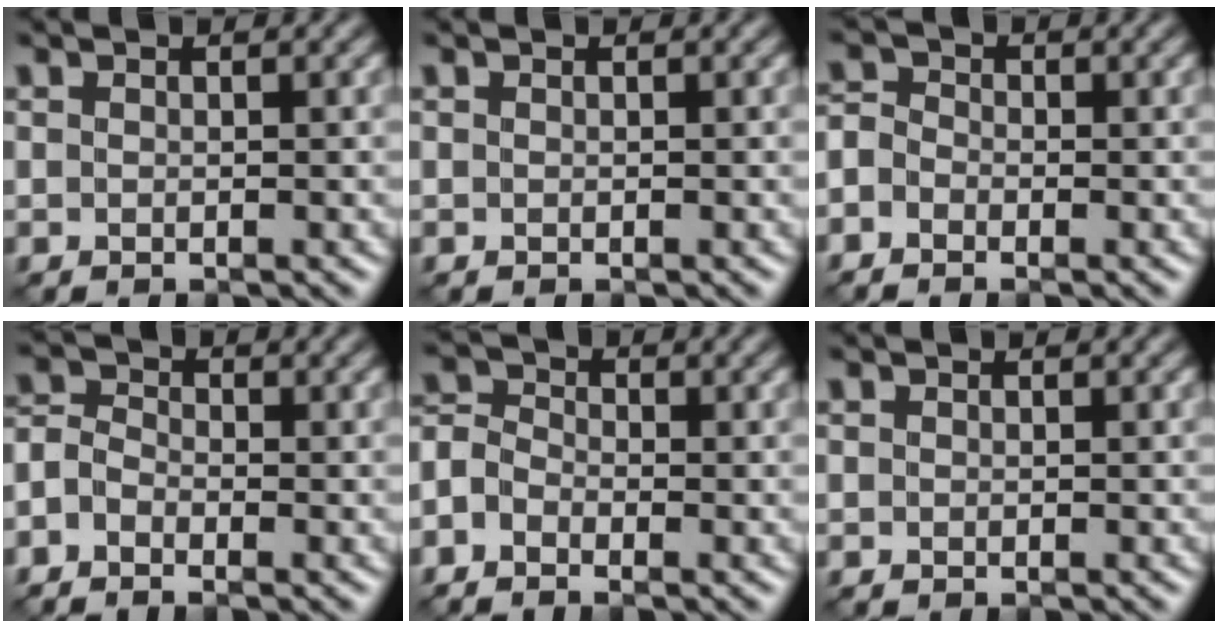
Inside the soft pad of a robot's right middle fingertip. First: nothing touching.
{"total": 0.0}
{"total": 2.0, "force": [-1.1, 1.4, 0.8], "torque": [-0.010, 0.004, -0.032]}
{"total": 2.3, "force": [-1.3, 1.5, 1.3], "torque": [-0.031, 0.007, -0.039]}
{"total": 2.8, "force": [-1.5, 1.9, 1.4], "torque": [-0.036, 0.006, -0.046]}
{"total": 0.0}